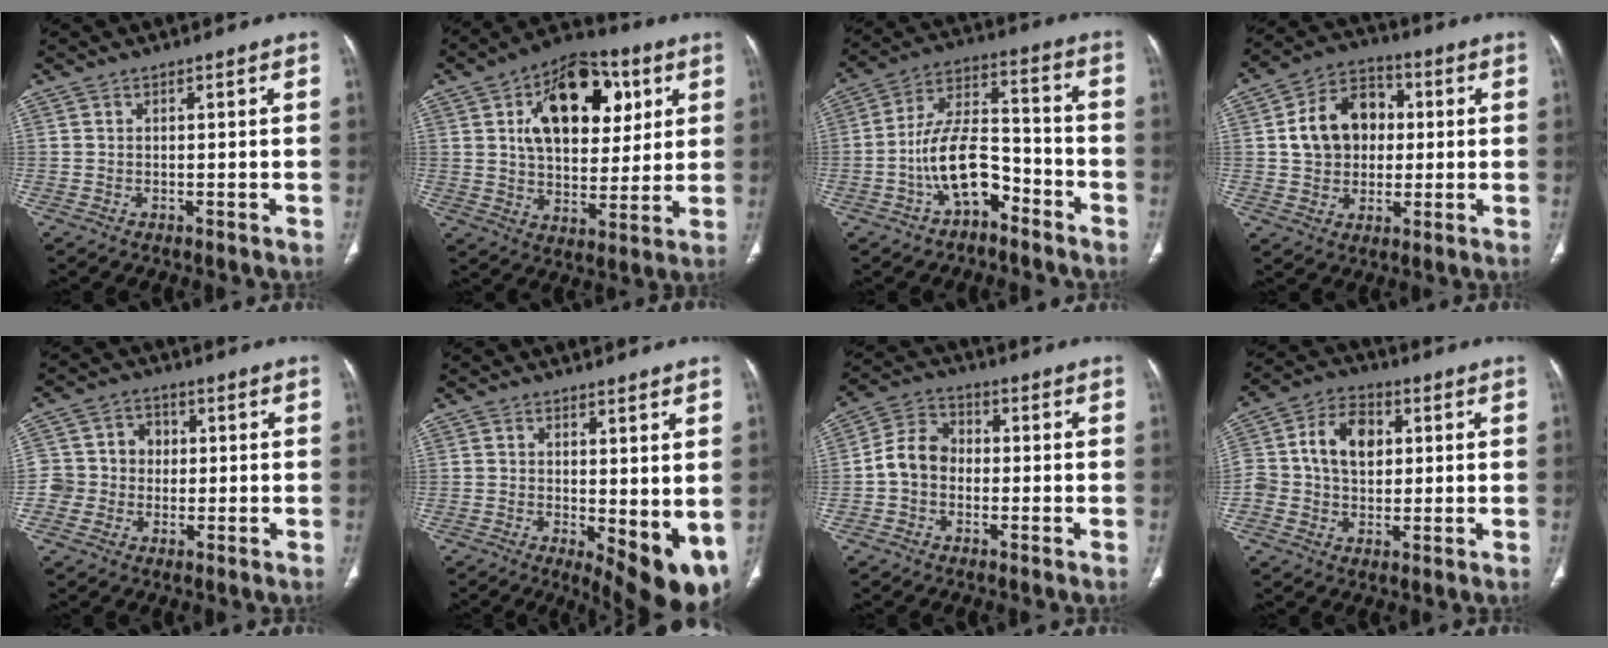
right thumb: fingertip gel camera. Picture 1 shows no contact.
{"total": 20.2, "force": [6.8, 12.2, 14.6], "torque": [-0.174, -0.007, 0.104]}
{"total": 12.1, "force": [-5.7, 6.5, 8.4], "torque": [-0.141, 0.069, -0.102]}
{"total": 12.9, "force": [1.4, 10.3, 7.7], "torque": [-0.099, 0.015, 0.020]}
{"total": 7.7, "force": [-0.7, 7.4, 2.0], "torque": [-0.002, 0.024, -0.018]}
{"total": 10.3, "force": [-0.6, 3.9, 9.5], "torque": [-0.119, -0.025, 0.004]}
{"total": 7.3, "force": [-1.1, 5.9, 4.2], "torque": [-0.064, 0.027, -0.036]}
{"total": 11.4, "force": [1.6, 8.5, 7.4], "torque": [-0.106, 0.017, 0.022]}